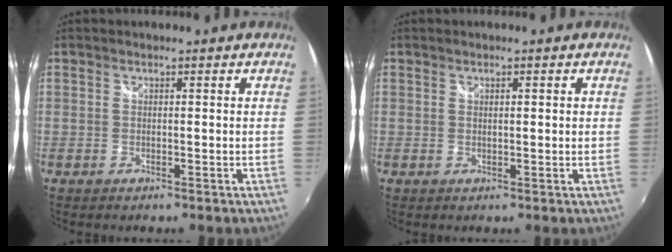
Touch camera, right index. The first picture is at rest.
{"total": 1.0, "force": [0.4, 0.3, 0.9], "torque": [-0.012, 0.004, 0.006]}